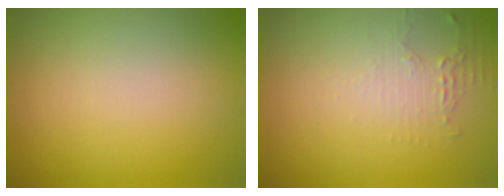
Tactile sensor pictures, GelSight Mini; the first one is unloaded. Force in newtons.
{"total": 1.5, "press": 1.5, "slide": 0.4}